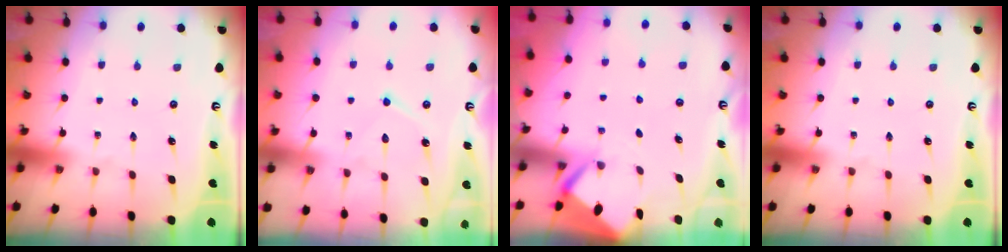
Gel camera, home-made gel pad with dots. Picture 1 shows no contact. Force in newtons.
{"total": 7.4, "press": 7.3, "slide": 0.7}
{"total": 2.7, "press": 2.7, "slide": 0.3}
{"total": 0.0}